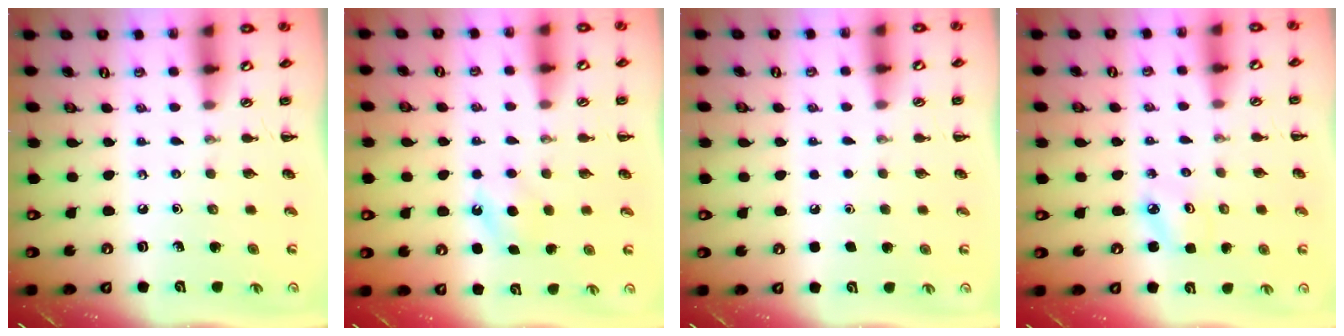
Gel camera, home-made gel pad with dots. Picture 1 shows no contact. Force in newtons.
{"total": 5.4, "press": 5.2, "slide": 1.2}
{"total": 1.6, "press": 1.6, "slide": 0.1}
{"total": 2.5, "press": 2.4, "slide": 0.6}